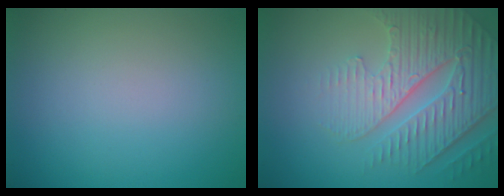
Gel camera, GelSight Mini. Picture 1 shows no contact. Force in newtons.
{"total": 5.5, "press": 4.8, "slide": 2.7}